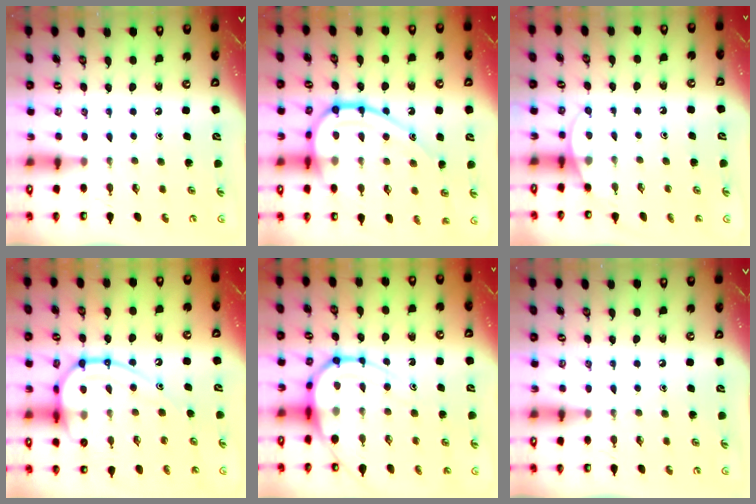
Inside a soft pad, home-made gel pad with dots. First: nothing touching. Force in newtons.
{"total": 18.6, "press": 18.5, "slide": 1.0}
{"total": 5.1, "press": 5.1, "slide": 0.2}
{"total": 15.9, "press": 15.9, "slide": 1.1}
{"total": 11.8, "press": 11.7, "slide": 1.4}
{"total": 0.0}